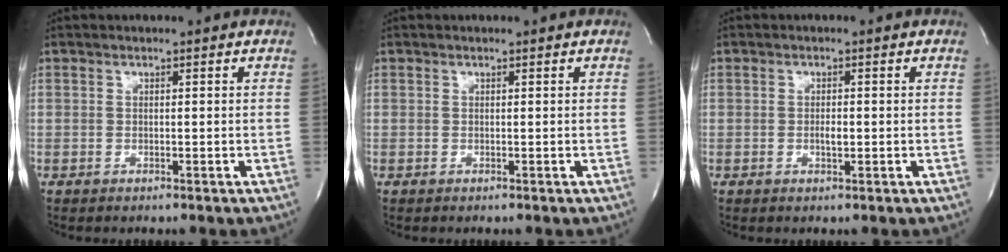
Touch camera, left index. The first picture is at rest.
{"total": 0.0}
{"total": 1.5, "force": [-0.3, 0.5, 1.4], "torque": [-0.026, 0.000, -0.004]}